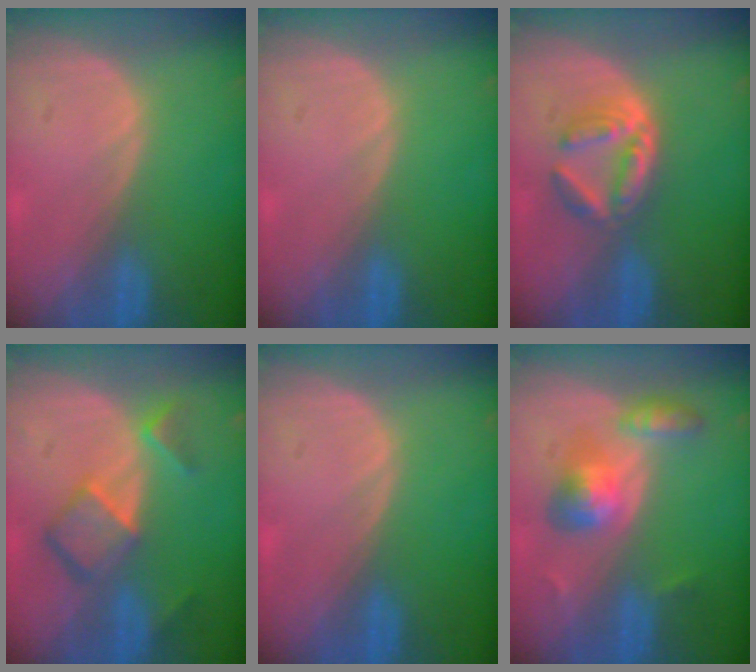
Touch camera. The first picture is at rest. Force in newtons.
{"total": 0.0}
{"total": 5.9, "press": 5.3, "slide": 2.7}
{"total": 7.0, "press": 6.0, "slide": 3.5}
{"total": 0.0}
{"total": 5.8, "press": 5.6, "slide": 1.3}